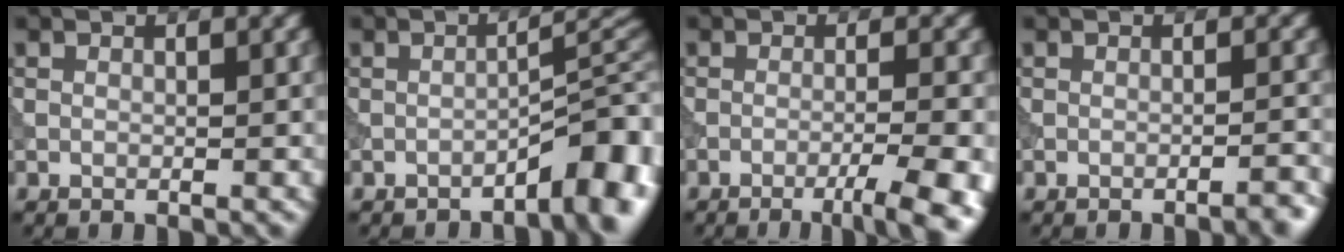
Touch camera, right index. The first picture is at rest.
{"total": 5.4, "force": [-3.0, 1.0, 4.4], "torque": [-0.059, 0.019, -0.044]}
{"total": 6.2, "force": [-3.2, 1.5, 5.1], "torque": [-0.061, 0.002, -0.042]}
{"total": 2.1, "force": [-1.5, 0.4, 1.5], "torque": [-0.011, 0.008, -0.027]}